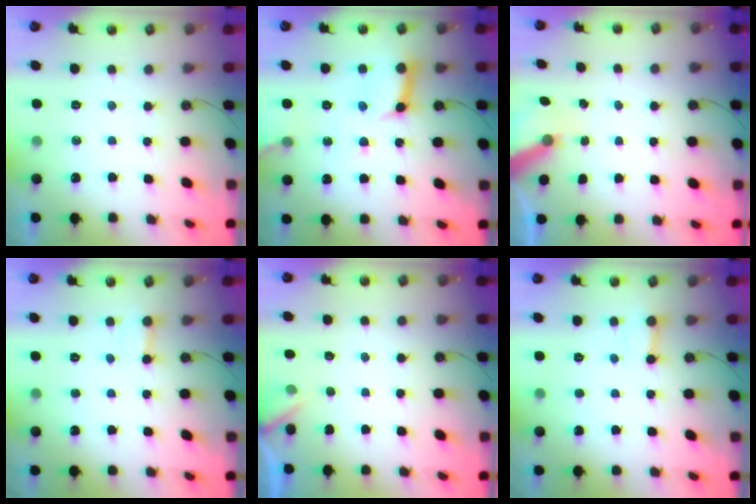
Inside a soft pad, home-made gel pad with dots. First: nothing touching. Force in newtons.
{"total": 12.9, "press": 12.8, "slide": 1.8}
{"total": 6.1, "press": 6.1, "slide": 0.7}
{"total": 2.2, "press": 2.2, "slide": 0.3}
{"total": 2.9, "press": 2.9, "slide": 0.3}
{"total": 3.7, "press": 3.6, "slide": 0.5}